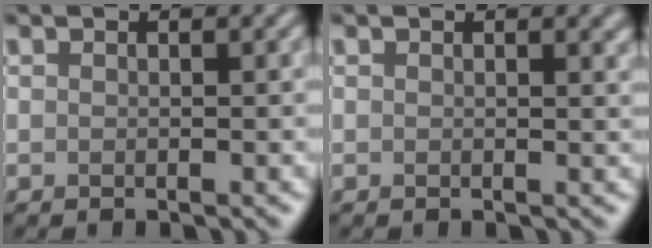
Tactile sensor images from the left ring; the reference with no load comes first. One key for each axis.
{"total": 0.9, "fx": 0.6, "fy": 0.2, "fz": 0.6, "tx": -0.002, "ty": 0.001, "tz": 0.009}